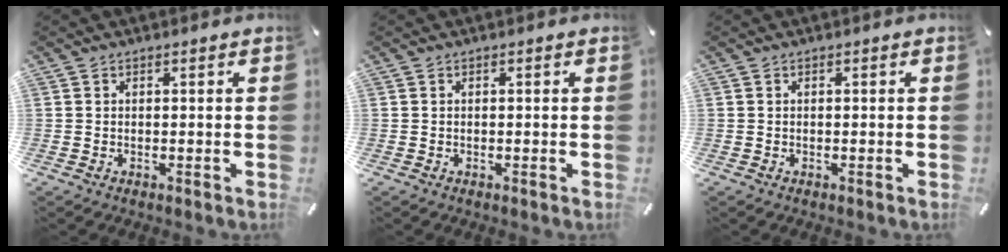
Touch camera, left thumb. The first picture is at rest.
{"total": 0.0}
{"total": 0.0}